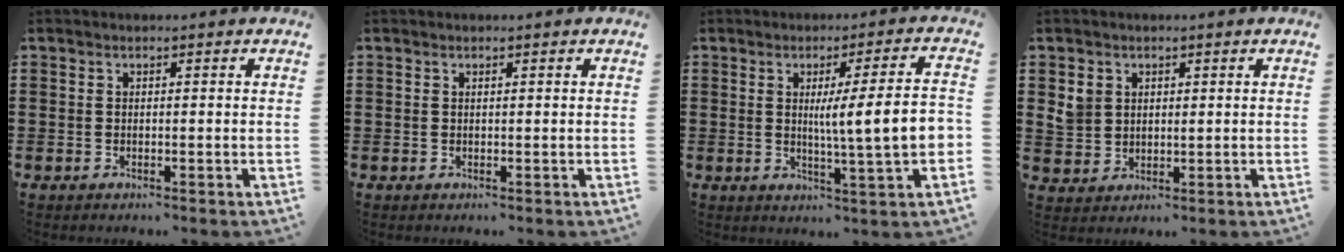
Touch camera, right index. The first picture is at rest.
{"total": 0.0}
{"total": 8.6, "force": [0.2, 0.1, 8.6], "torque": [-0.144, -0.008, -0.004]}
{"total": 3.1, "force": [1.3, 2.7, 0.9], "torque": [-0.029, 0.010, 0.023]}